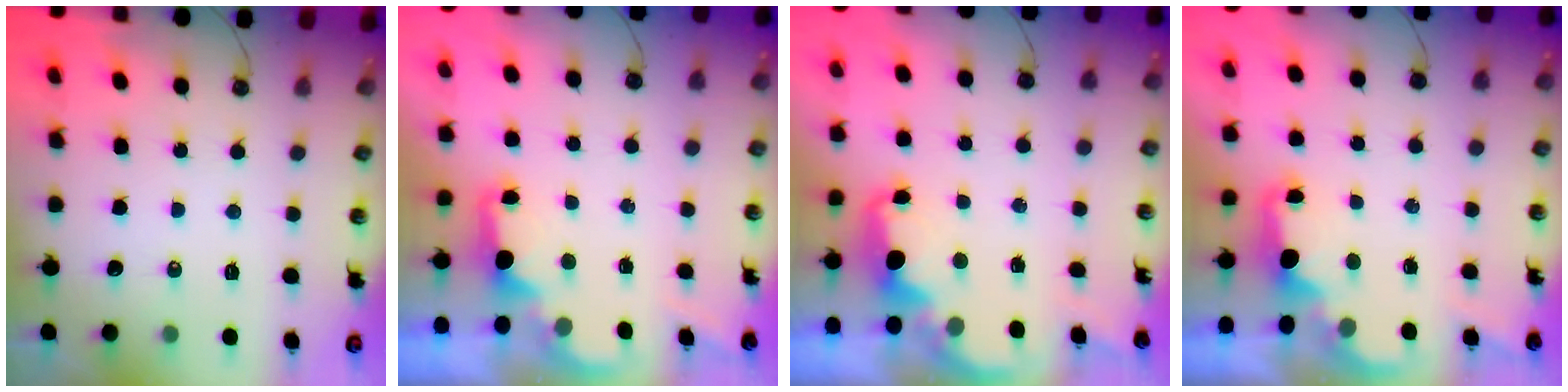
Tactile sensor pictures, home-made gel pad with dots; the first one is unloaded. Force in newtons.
{"total": 2.8, "press": 2.8, "slide": 0.5}
{"total": 2.4, "press": 2.3, "slide": 0.7}
{"total": 2.2, "press": 2.0, "slide": 0.8}